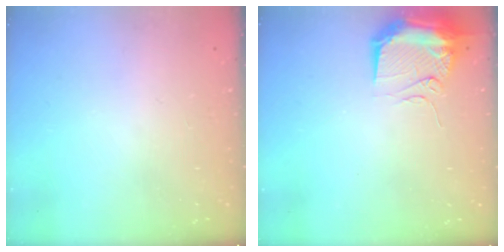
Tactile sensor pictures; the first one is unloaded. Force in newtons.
{"total": 14.7, "press": 10.7, "slide": 10.1}